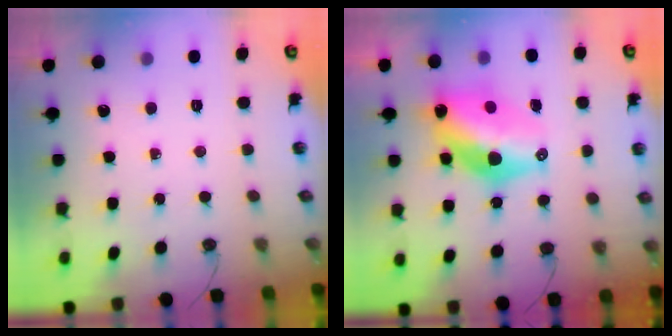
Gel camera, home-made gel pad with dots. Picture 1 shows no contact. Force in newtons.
{"total": 13.1, "press": 13.1, "slide": 0.9}